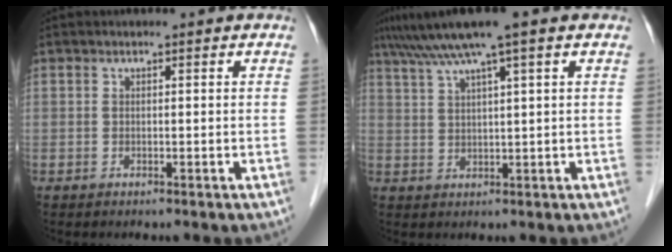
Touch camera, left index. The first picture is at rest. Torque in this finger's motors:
{"motor_torque": [1.04, -0.97, 0.84, 0.17]}